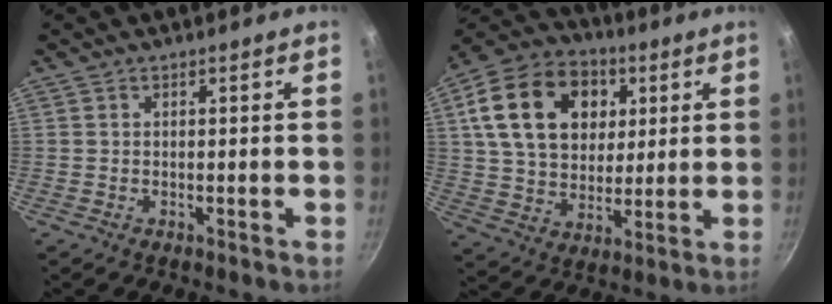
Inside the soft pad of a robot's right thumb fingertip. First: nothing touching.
{"total": 21.4, "force": [6.0, 15.7, 13.3], "torque": [-0.208, 0.006, 0.098]}